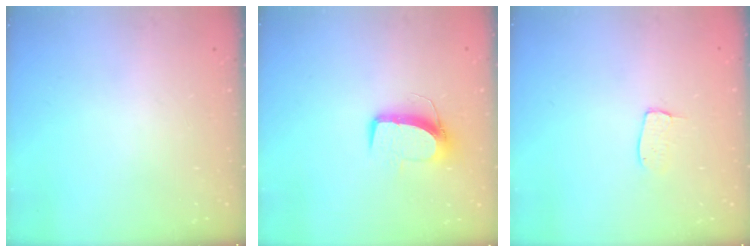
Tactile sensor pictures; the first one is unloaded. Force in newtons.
{"total": 10.2, "press": 10.2, "slide": 0.5}
{"total": 4.2, "press": 4.2, "slide": 0.2}